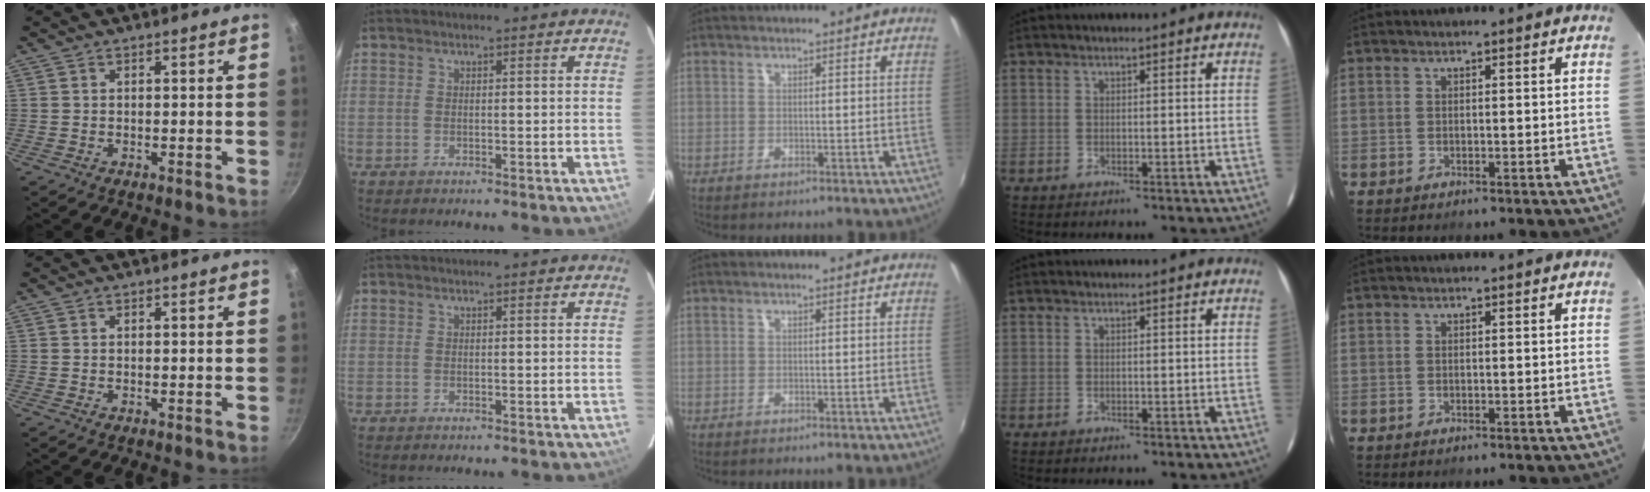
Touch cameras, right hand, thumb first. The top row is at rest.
{}